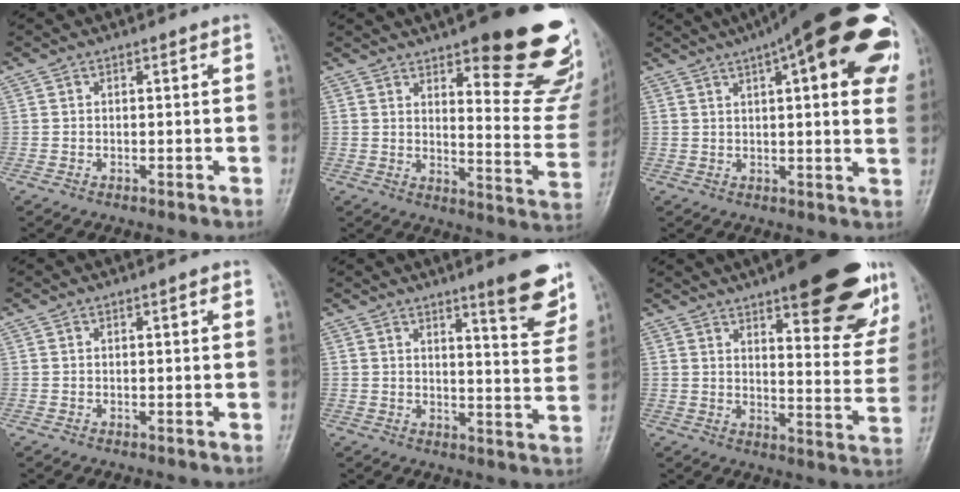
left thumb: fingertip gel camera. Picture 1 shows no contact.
{"total": 25.9, "force": [16.1, 7.4, 18.8], "torque": [-0.188, -0.087, 0.205]}
{"total": 27.7, "force": [12.4, 8.0, 23.5], "torque": [-0.244, 0.027, 0.163]}
{"total": 1.2, "force": [0.4, 0.4, 1.1], "torque": [-0.015, 0.002, 0.003]}
{"total": 9.9, "force": [6.5, 1.6, 7.3], "torque": [-0.074, -0.044, 0.087]}
{"total": 24.7, "force": [14.9, 7.6, 18.1], "torque": [-0.199, -0.053, 0.193]}